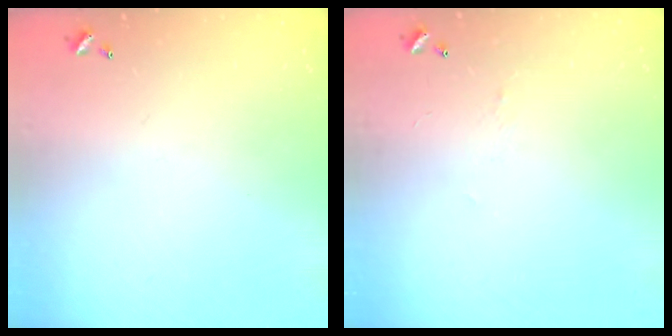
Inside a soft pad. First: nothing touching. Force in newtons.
{"total": 2.2, "press": 2.0, "slide": 0.8}